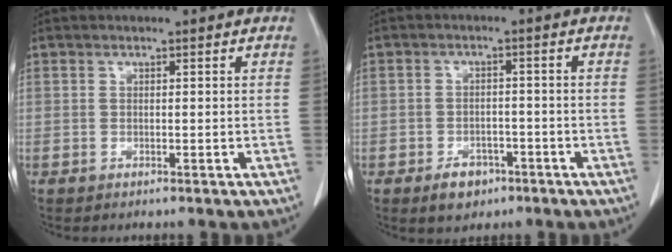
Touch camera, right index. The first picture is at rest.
{"total": 5.1, "force": [-3.0, 3.4, 2.3], "torque": [-0.035, 0.004, -0.038]}